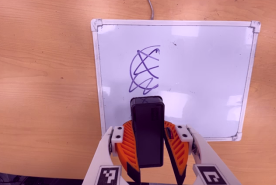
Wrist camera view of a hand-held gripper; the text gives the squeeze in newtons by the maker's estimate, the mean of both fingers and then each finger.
{"total": 9.6, "left": 10.2, "right": 9.1}